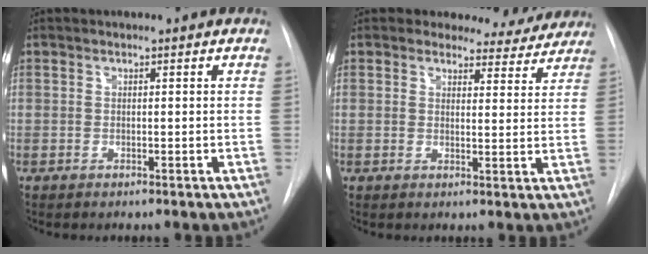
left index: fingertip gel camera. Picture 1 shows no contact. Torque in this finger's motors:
{"motor_torque": [0.74, -0.81, 0.07, -0.02]}